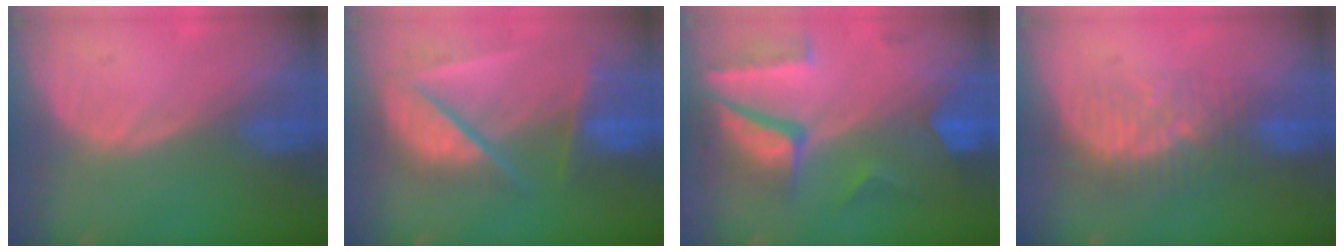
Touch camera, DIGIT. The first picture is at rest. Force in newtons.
{"total": 9.8, "press": 8.4, "slide": 5.0}
{"total": 9.9, "press": 8.5, "slide": 5.1}
{"total": 8.3, "press": 7.4, "slide": 3.7}